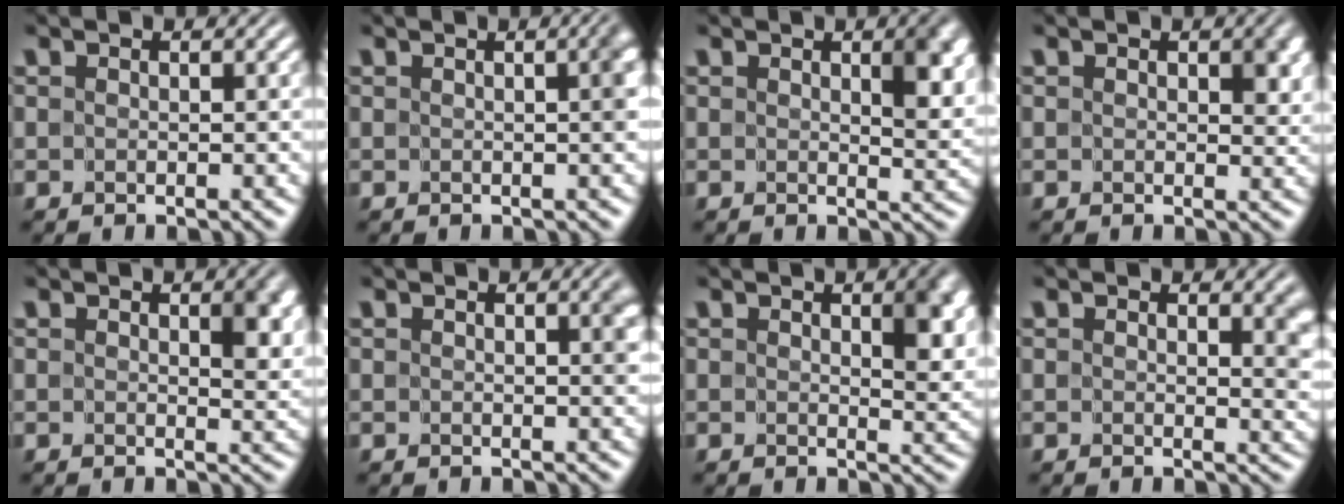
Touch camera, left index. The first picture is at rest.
{"total": 1.5, "force": [0.1, 0.0, 1.5], "torque": [-0.015, 0.004, 0.001]}
{"total": 3.4, "force": [1.1, 1.5, 2.8], "torque": [-0.036, -0.009, 0.020]}
{"total": 3.0, "force": [0.6, 1.7, 2.3], "torque": [-0.025, -0.003, 0.010]}
{"total": 3.1, "force": [0.8, 1.6, 2.5], "torque": [-0.031, -0.007, 0.016]}
{"total": 1.0, "force": [0.3, 0.3, 0.9], "torque": [-0.007, -0.001, 0.005]}
{"total": 3.7, "force": [1.2, 1.7, 3.1], "torque": [-0.038, -0.008, 0.021]}
{"total": 3.3, "force": [1.1, 1.8, 2.6], "torque": [-0.018, -0.008, 0.018]}